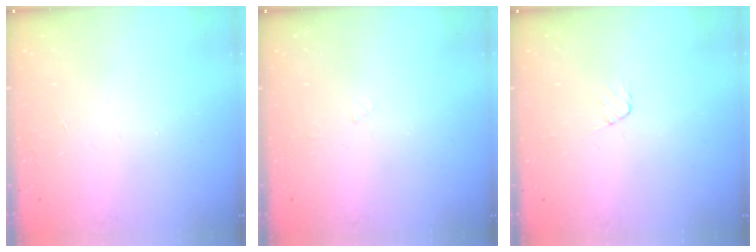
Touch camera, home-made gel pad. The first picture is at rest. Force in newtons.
{"total": 3.1, "press": 3.1, "slide": 0.4}
{"total": 3.9, "press": 3.9, "slide": 0.4}